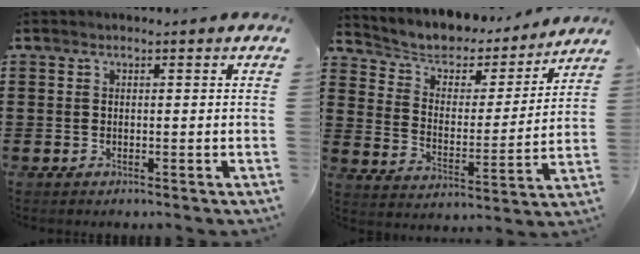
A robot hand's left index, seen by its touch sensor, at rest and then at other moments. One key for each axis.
{"total": 4.5, "fx": 3.8, "fy": 2.3, "fz": 0.8, "tx": -0.045, "ty": -0.031, "tz": 0.058}